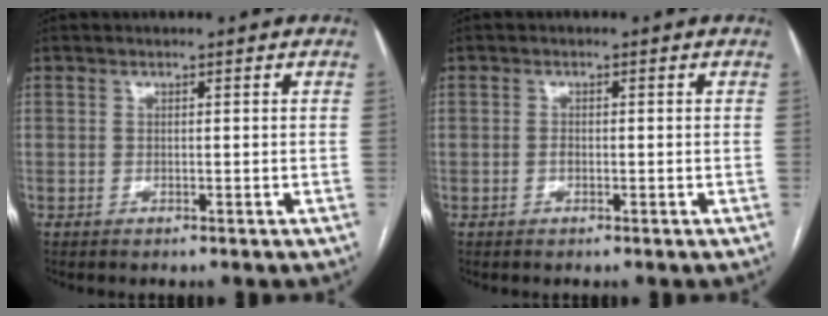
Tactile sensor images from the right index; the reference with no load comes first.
{"total": 0.8, "force": [-0.2, 0.4, 0.6], "torque": [-0.011, 0.001, -0.004]}